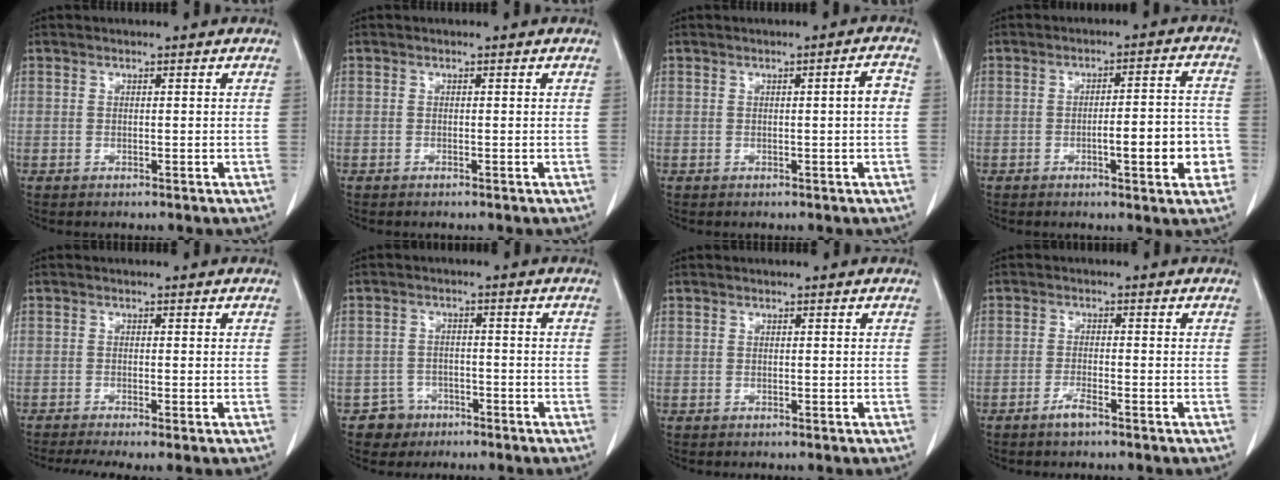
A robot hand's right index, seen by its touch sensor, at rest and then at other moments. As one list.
[{"total": 0.0}, {"total": 2.3, "force": [-0.1, 0.0, 2.3], "torque": [-0.031, 0.003, 0.001]}, {"total": 8.7, "force": [-2.6, 1.7, 8.1], "torque": [-0.104, 0.017, -0.031]}, {"total": 4.6, "force": [-3.3, 0.4, 3.2], "torque": [-0.052, -0.010, -0.054]}, {"total": 4.0, "force": [-2.3, 3.2, -0.4], "torque": [0.011, 0.016, -0.036]}, {"total": 0.0}, {"total": 2.3, "force": [-1.7, 0.2, 1.6], "torque": [-0.035, 0.000, -0.031]}]